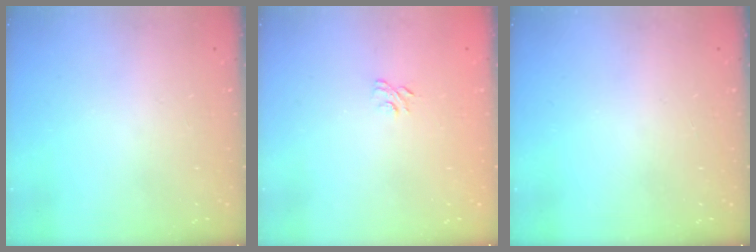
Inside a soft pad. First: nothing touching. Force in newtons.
{"total": 5.2, "press": 5.1, "slide": 1.3}
{"total": 0.0}